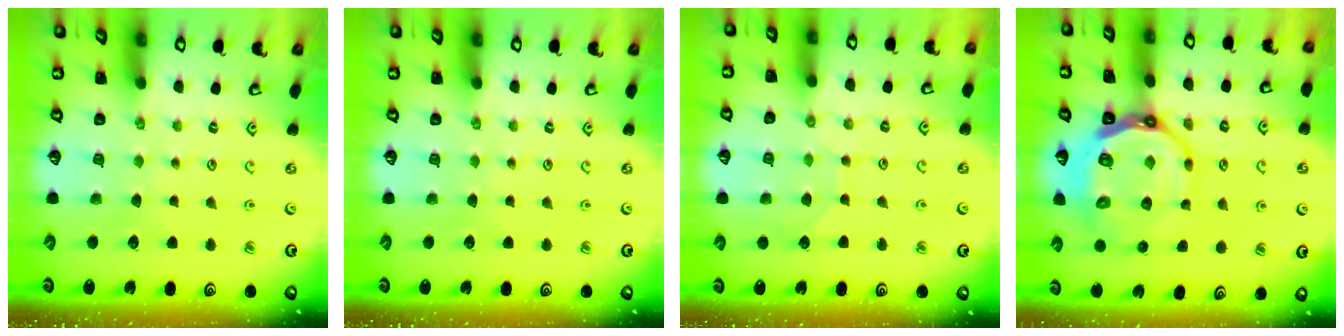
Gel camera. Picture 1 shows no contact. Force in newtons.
{"total": 0.0}
{"total": 5.9, "press": 5.9, "slide": 0.5}
{"total": 15.2, "press": 14.7, "slide": 3.8}